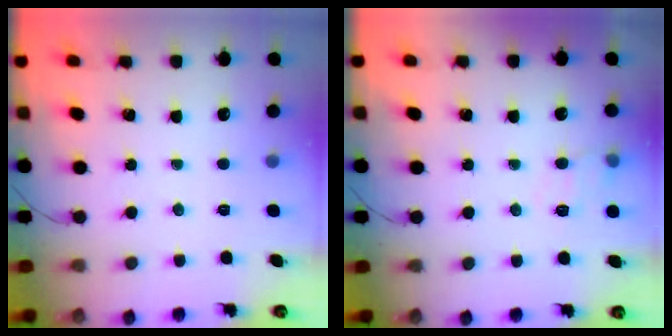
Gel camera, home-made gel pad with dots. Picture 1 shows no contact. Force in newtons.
{"total": 9.3, "press": 9.2, "slide": 1.6}